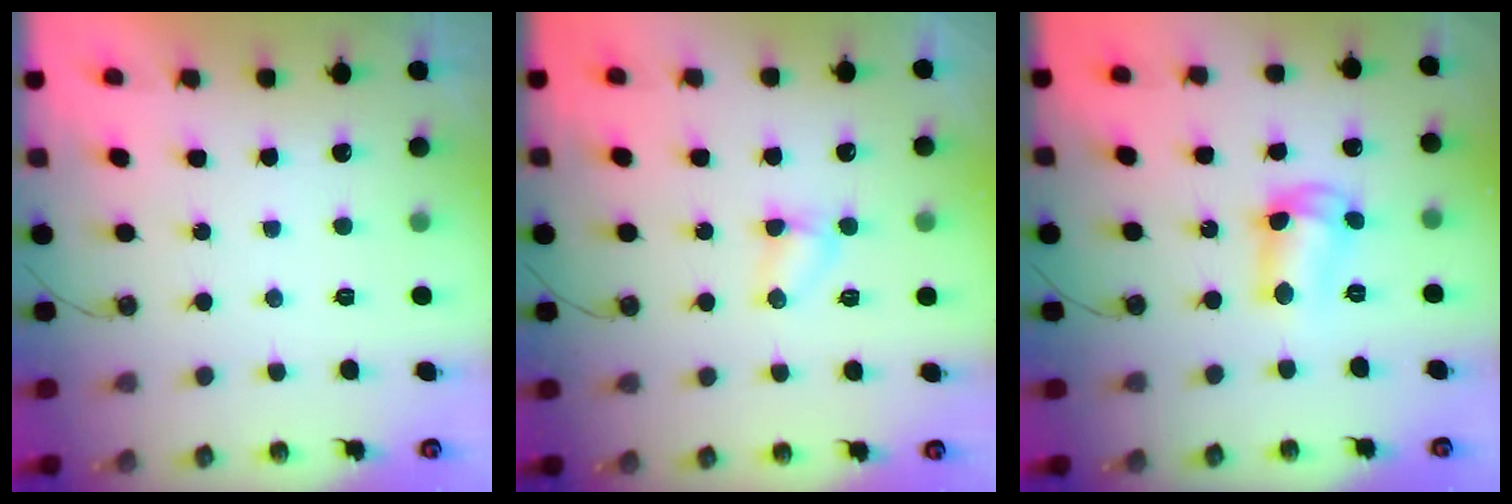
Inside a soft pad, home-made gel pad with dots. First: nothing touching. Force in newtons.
{"total": 3.2, "press": 3.1, "slide": 0.3}
{"total": 9.5, "press": 9.5, "slide": 0.4}